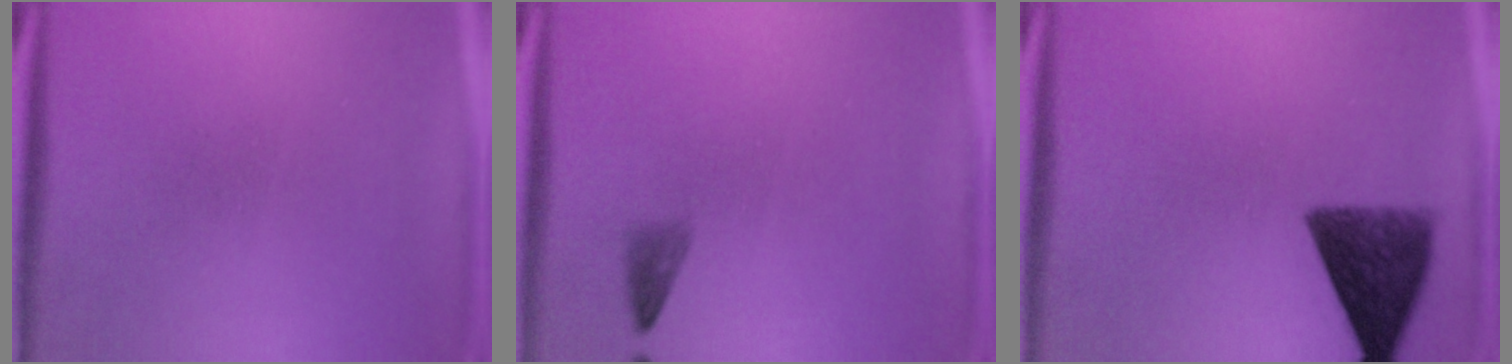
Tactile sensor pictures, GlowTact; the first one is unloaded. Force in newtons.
{"total": 1.2}
{"total": 9.0}